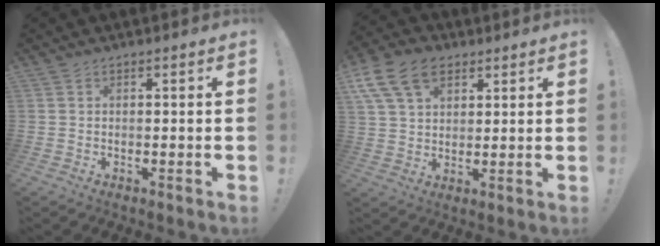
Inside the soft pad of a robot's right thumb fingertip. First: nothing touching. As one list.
[{"total": 14.6, "force": [7.1, 9.8, 8.1], "torque": [-0.135, -0.028, 0.137]}]